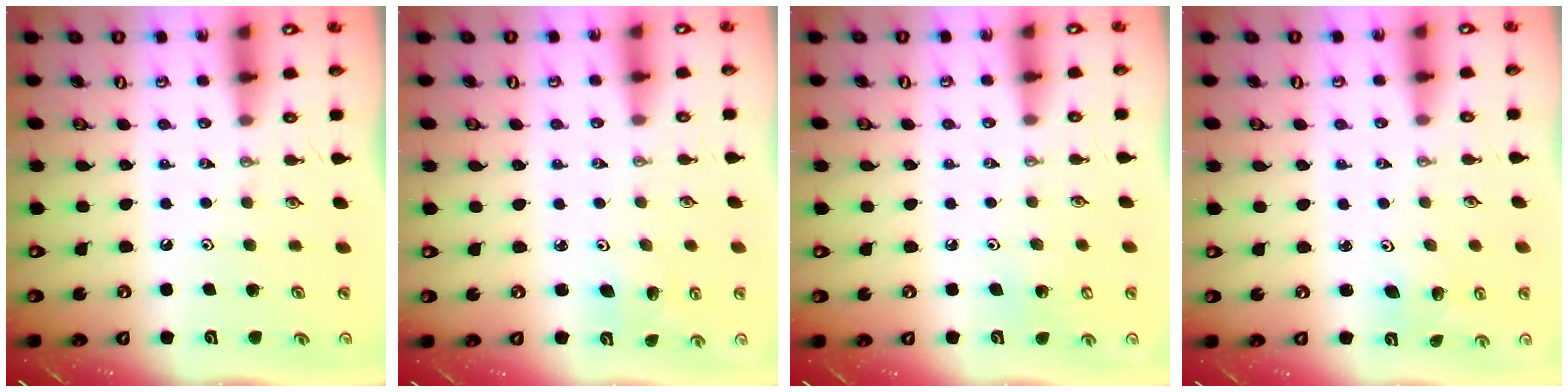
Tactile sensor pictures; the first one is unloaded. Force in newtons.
{"total": 2.0, "press": 2.0, "slide": 0.2}
{"total": 4.2, "press": 4.2, "slide": 0.3}
{"total": 2.5, "press": 2.5, "slide": 0.1}